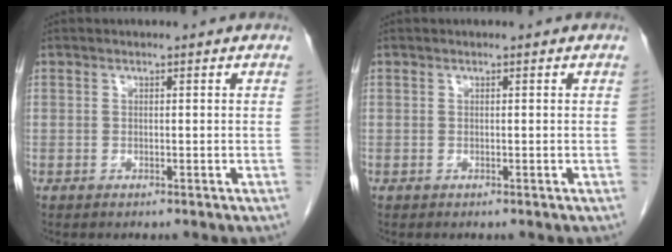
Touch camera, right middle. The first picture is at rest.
{"total": 0.0}